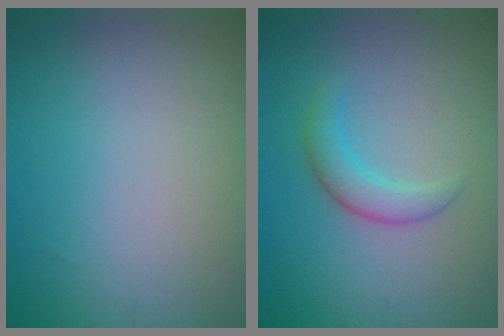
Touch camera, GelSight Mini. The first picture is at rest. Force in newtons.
{"total": 2.2, "press": 2.2, "slide": 0.2}